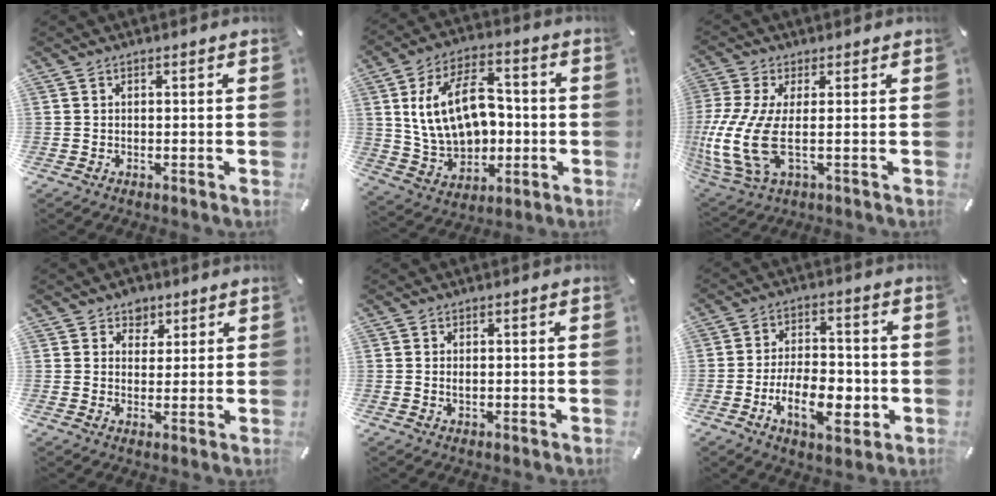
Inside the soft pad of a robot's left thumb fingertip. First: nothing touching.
{"total": 17.6, "force": [1.1, 12.4, 12.4], "torque": [-0.234, 0.010, 0.026]}
{"total": 13.3, "force": [-0.3, 5.1, 12.3], "torque": [-0.279, -0.025, -0.004]}
{"total": 4.7, "force": [3.0, 3.5, 0.5], "torque": [0.007, -0.015, 0.049]}
{"total": 1.2, "force": [0.0, 0.7, 1.0], "torque": [-0.020, 0.003, -0.002]}
{"total": 13.4, "force": [-4.2, 7.7, 10.1], "torque": [-0.172, 0.005, -0.074]}